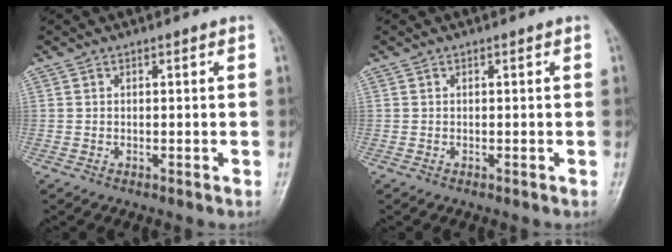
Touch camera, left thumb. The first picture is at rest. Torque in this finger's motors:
{"motor_torque": [0.00, 0.00, 0.00, 0.00, 0.00]}